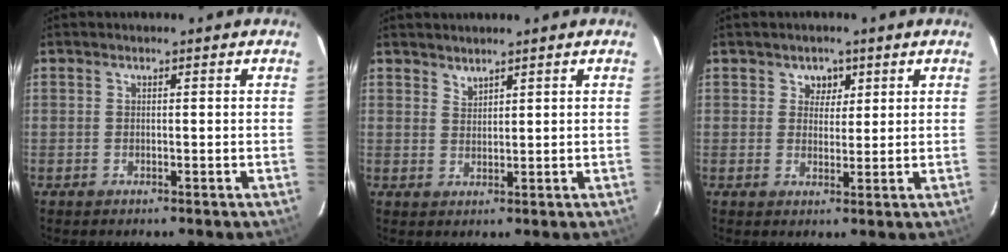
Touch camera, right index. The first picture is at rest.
{"total": 1.7, "force": [1.7, 0.4, 0.3], "torque": [-0.003, 0.002, 0.031]}
{"total": 3.1, "force": [1.4, 2.7, 0.4], "torque": [0.005, 0.007, 0.023]}